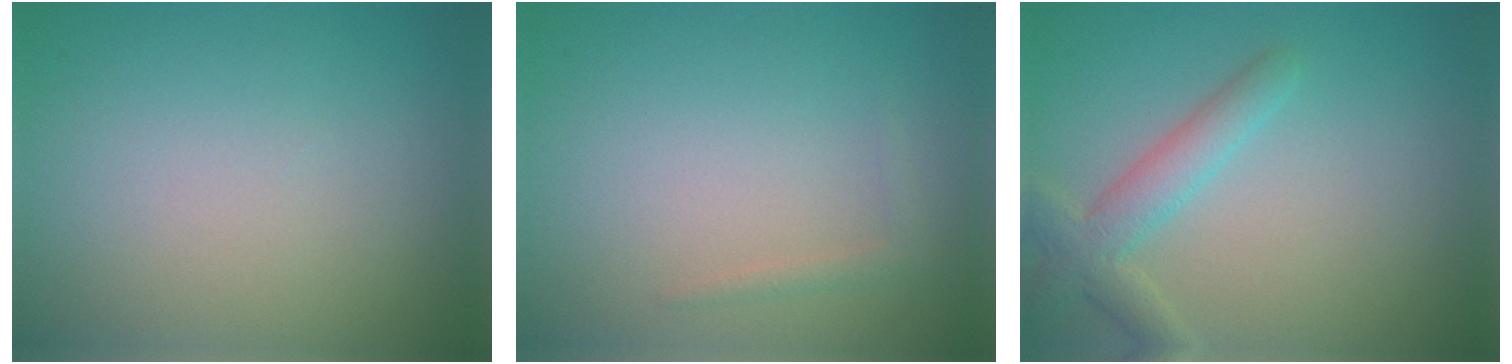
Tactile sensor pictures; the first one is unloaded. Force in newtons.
{"total": 0.9, "press": 0.9, "slide": 0.1}
{"total": 3.3, "press": 3.3, "slide": 0.2}